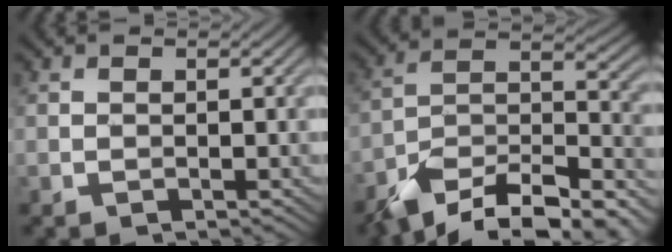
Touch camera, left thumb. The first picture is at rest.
{"total": 13.9, "force": [-10.5, 5.2, 7.4], "torque": [-0.147, -0.009, -0.182]}